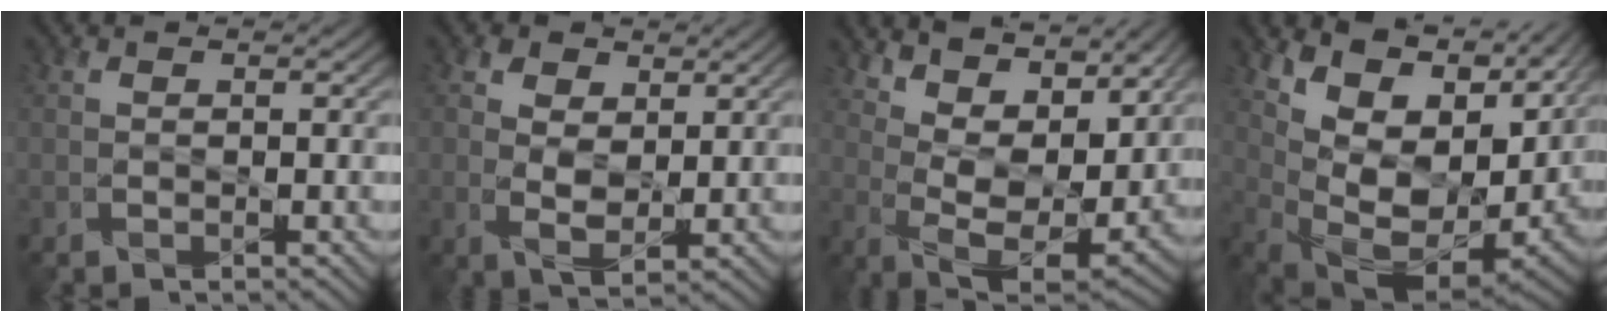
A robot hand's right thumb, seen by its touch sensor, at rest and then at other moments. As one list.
[{"total": 4.1, "force": [1.8, 2.4, 2.8], "torque": [-0.057, -0.007, 0.030]}, {"total": 13.0, "force": [8.8, 4.4, 8.5], "torque": [-0.174, -0.001, 0.133]}, {"total": 15.7, "force": [6.4, 8.0, 11.9], "torque": [-0.187, 0.017, 0.137]}]